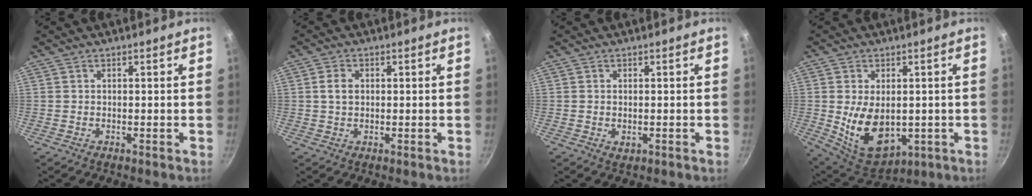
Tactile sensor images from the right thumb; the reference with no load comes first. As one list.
[{"total": 2.9, "force": [0.4, 2.1, 1.9], "torque": [-0.029, 0.005, 0.006]}, {"total": 1.5, "force": [-0.2, 1.0, 1.2], "torque": [-0.018, -0.002, -0.002]}, {"total": 13.0, "force": [-0.9, 8.3, 9.9], "torque": [-0.144, -0.015, 0.011]}]